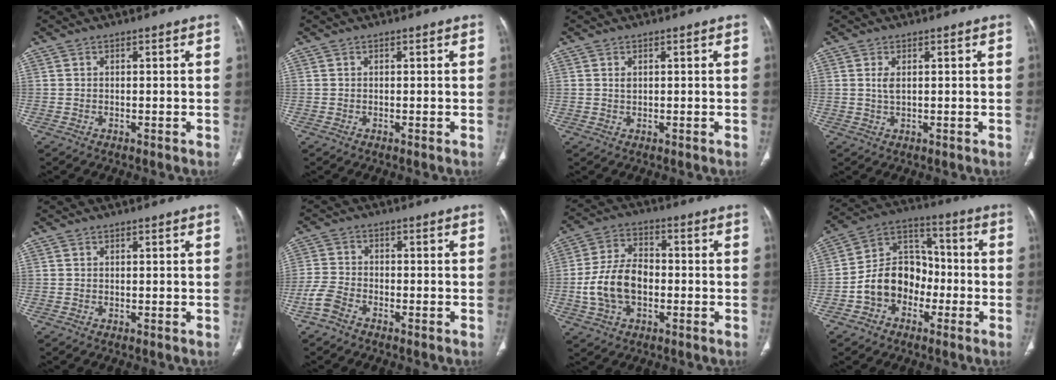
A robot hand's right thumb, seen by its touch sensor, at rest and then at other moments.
{"total": 0.0}
{"total": 0.8, "force": [0.4, 0.5, 0.5], "torque": [-0.006, -0.001, 0.008]}
{"total": 1.7, "force": [0.5, 0.7, 1.4], "torque": [-0.030, -0.003, 0.013]}
{"total": 0.0}
{"total": 3.1, "force": [-2.3, 1.3, 1.7], "torque": [-0.044, 0.010, -0.049]}
{"total": 11.6, "force": [-1.8, 7.5, 8.7], "torque": [-0.166, 0.024, -0.036]}
{"total": 12.8, "force": [-3.6, 10.0, 7.1], "torque": [-0.087, 0.050, -0.071]}